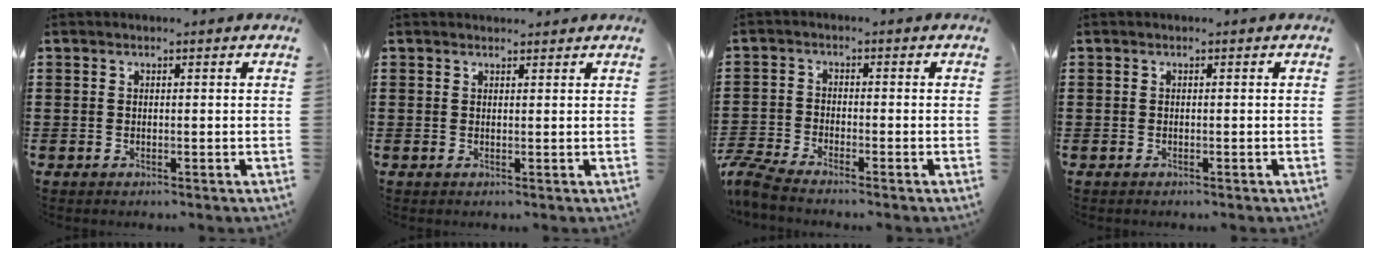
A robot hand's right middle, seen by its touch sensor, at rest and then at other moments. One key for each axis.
{"total": 0.9, "fx": 0.9, "fy": 0.1, "fz": 0.0, "tx": 0.006, "ty": -0.003, "tz": 0.015}
{"total": 3.8, "fx": -3.5, "fy": 0.2, "fz": 1.4, "tx": -0.060, "ty": -0.015, "tz": -0.080}
{"total": 0.0}